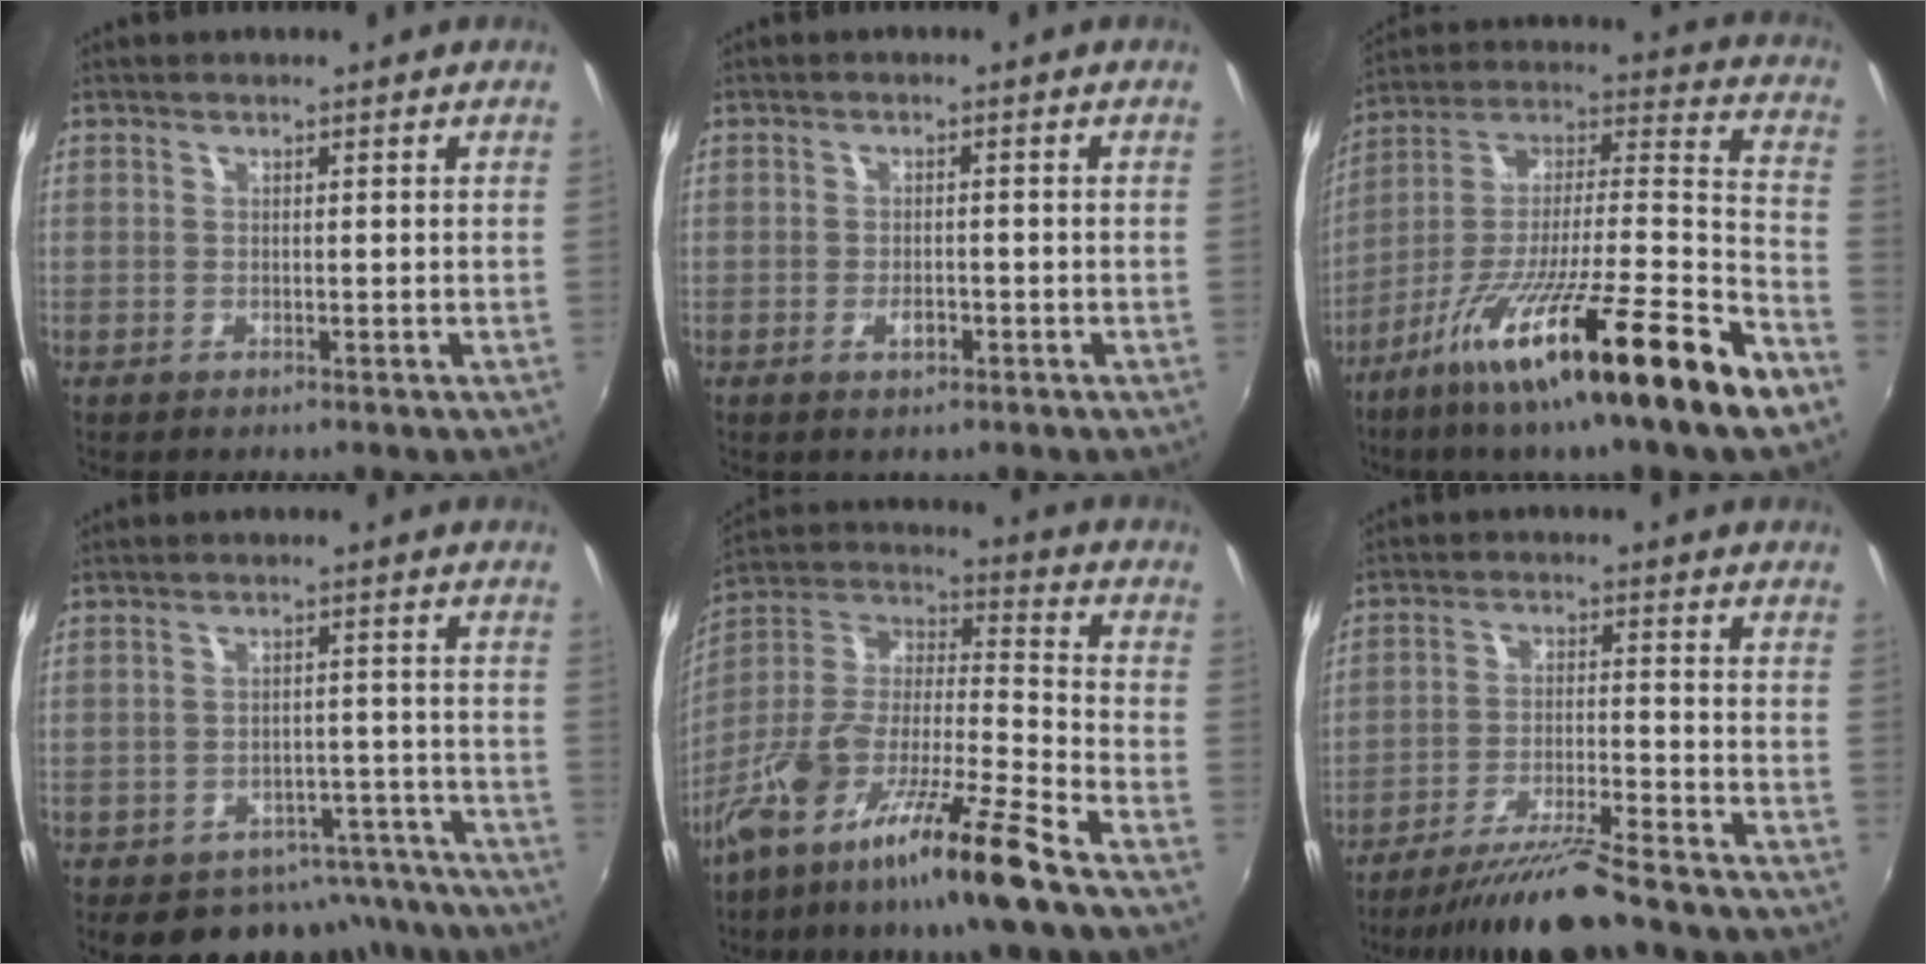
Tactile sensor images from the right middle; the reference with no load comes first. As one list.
[{"total": 2.2, "force": [-1.1, 1.2, 1.4], "torque": [-0.026, -0.002, -0.019]}, {"total": 24.8, "force": [-14.7, 0.7, 19.9], "torque": [-0.295, -0.027, -0.250]}, {"total": 13.9, "force": [-11.6, 6.8, 3.5], "torque": [-0.058, 0.024, -0.128]}, {"total": 18.6, "force": [-13.2, 0.3, 13.1], "torque": [-0.227, -0.021, -0.246]}, {"total": 10.9, "force": [-9.7, -0.2, 5.0], "torque": [-0.107, -0.009, -0.170]}]